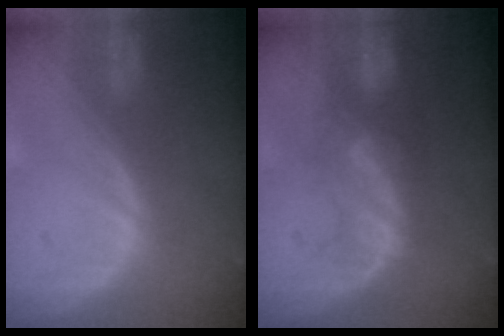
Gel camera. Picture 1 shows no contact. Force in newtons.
{"total": 6.1, "press": 6.0, "slide": 1.2}